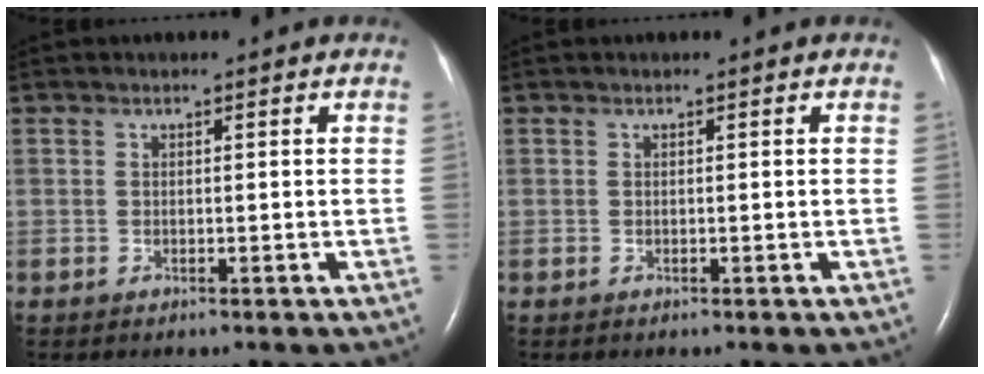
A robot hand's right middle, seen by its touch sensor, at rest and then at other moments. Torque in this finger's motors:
{"motor_torque": [0.01, 0.00, 0.00, 0.00]}